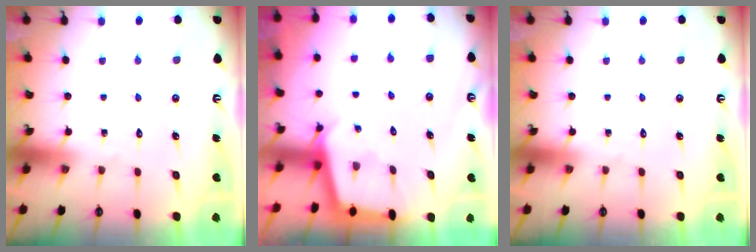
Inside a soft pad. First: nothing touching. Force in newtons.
{"total": 2.5, "press": 2.5, "slide": 0.2}
{"total": 0.0}